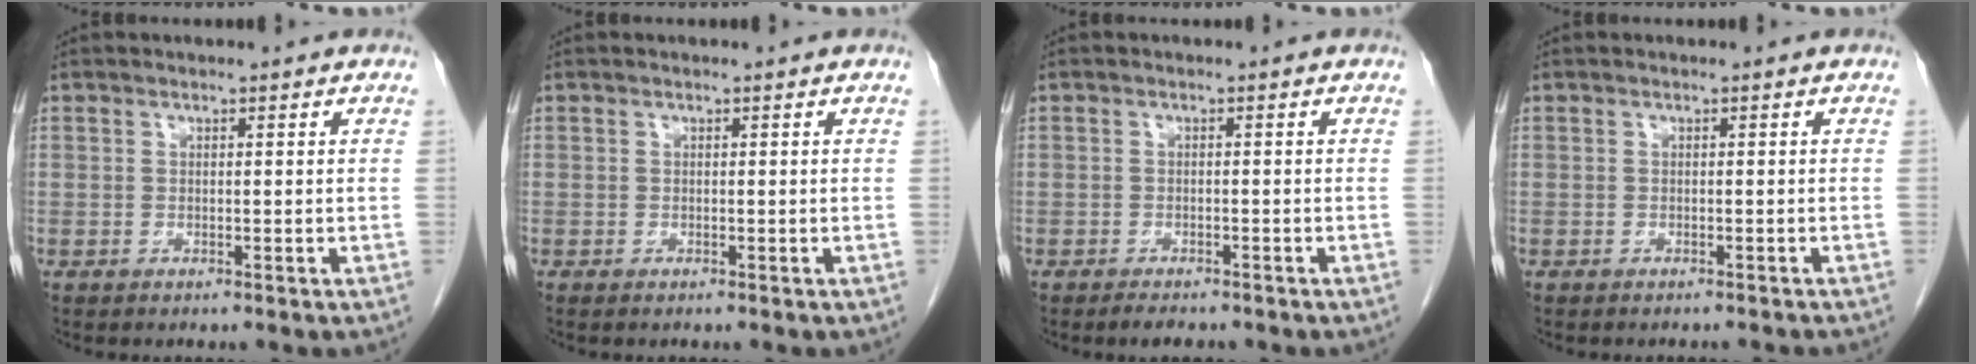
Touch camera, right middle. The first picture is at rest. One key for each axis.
{"total": 0.0}
{"total": 2.4, "fx": -2.0, "fy": 0.9, "fz": 1.0, "tx": -0.020, "ty": -0.003, "tz": -0.026}
{"total": 3.5, "fx": -3.3, "fy": 0.6, "fz": 1.0, "tx": -0.016, "ty": -0.009, "tz": -0.037}